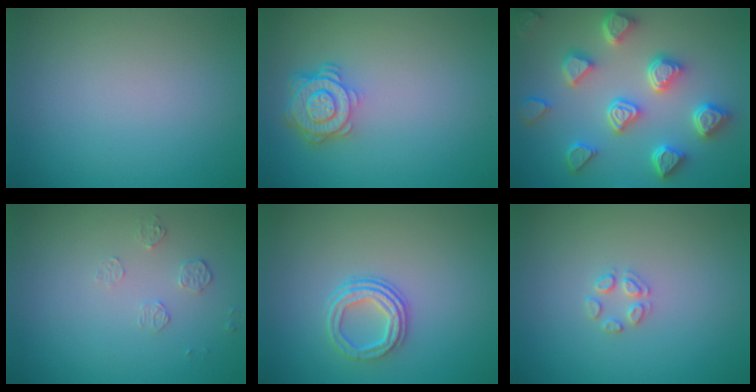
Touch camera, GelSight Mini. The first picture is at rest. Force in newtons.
{"total": 4.4, "press": 3.5, "slide": 2.6}
{"total": 6.9, "press": 5.8, "slide": 3.8}
{"total": 1.3, "press": 0.6, "slide": 1.1}
{"total": 3.1, "press": 2.4, "slide": 1.9}
{"total": 1.5, "press": 1.5, "slide": 0.1}